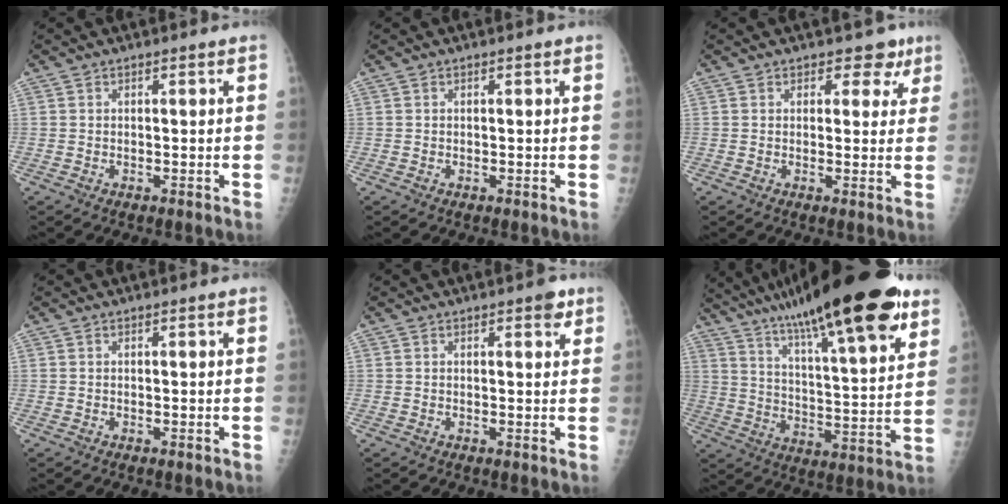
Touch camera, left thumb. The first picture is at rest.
{"total": 0.0}
{"total": 4.5, "force": [2.9, 3.1, 1.3], "torque": [0.020, -0.012, 0.031]}
{"total": 0.0}
{"total": 2.3, "force": [1.4, 1.0, 1.6], "torque": [-0.011, -0.004, 0.013]}
{"total": 29.1, "force": [19.1, 5.9, 21.2], "torque": [-0.318, -0.039, 0.298]}